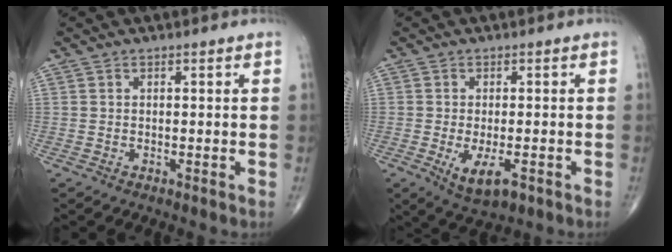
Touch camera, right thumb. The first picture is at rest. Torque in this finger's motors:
{"motor_torque": [0.09, 0.06, -0.24, -0.18, 0.03]}